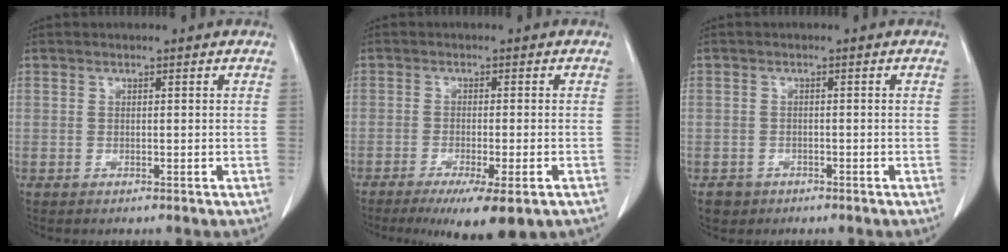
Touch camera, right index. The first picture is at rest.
{"total": 10.0, "force": [-6.7, 1.1, 7.3], "torque": [-0.098, -0.023, -0.097]}
{"total": 2.2, "force": [-1.2, 1.9, 0.0], "torque": [-0.002, 0.008, -0.017]}